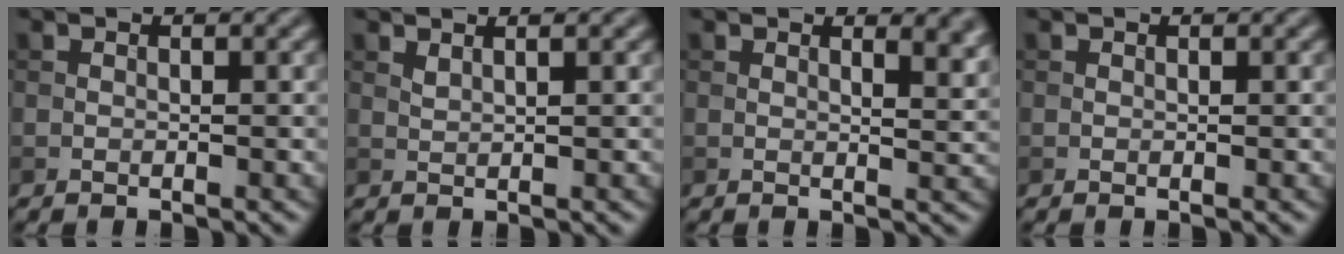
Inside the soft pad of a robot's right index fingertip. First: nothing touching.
{"total": 1.2, "force": [0.9, 0.3, 0.8], "torque": [-0.013, 0.001, 0.013]}
{"total": 3.9, "force": [2.4, 1.7, 2.6], "torque": [-0.018, 0.004, 0.032]}
{"total": 0.0}